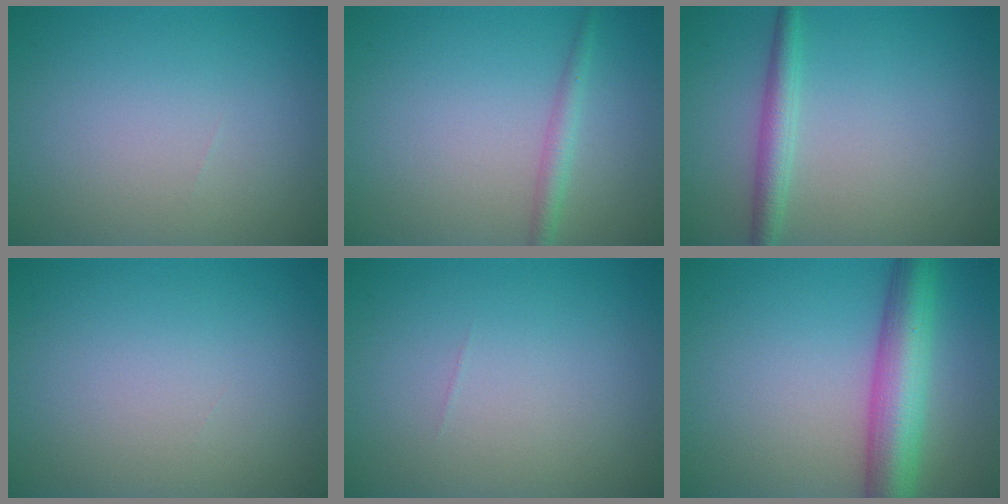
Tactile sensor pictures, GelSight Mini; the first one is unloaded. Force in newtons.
{"total": 1.7, "press": 1.7, "slide": 0.0}
{"total": 2.4, "press": 2.4, "slide": 0.0}
{"total": 0.0}
{"total": 0.0}
{"total": 7.1, "press": 7.1, "slide": 0.2}